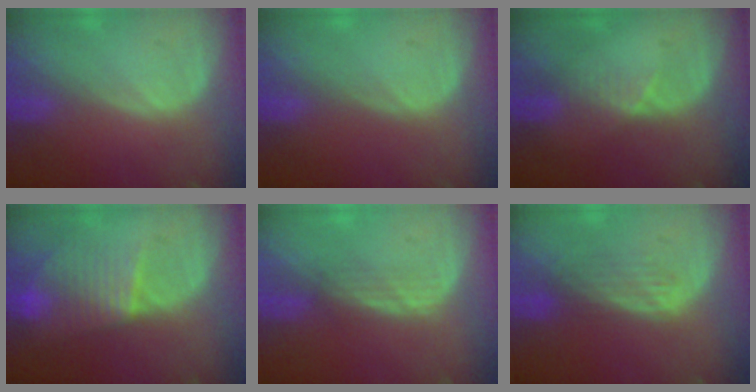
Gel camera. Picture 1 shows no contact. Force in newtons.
{"total": 0.0}
{"total": 2.6, "press": 2.2, "slide": 1.4}
{"total": 7.5, "press": 7.0, "slide": 2.8}
{"total": 2.1, "press": 2.1, "slide": 0.2}
{"total": 3.8, "press": 3.2, "slide": 1.9}